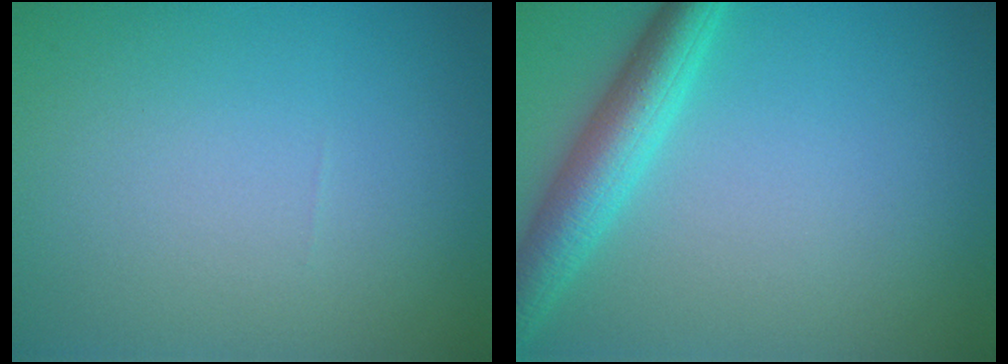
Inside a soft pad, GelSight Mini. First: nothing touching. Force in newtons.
{"total": 4.4, "press": 4.4, "slide": 0.1}